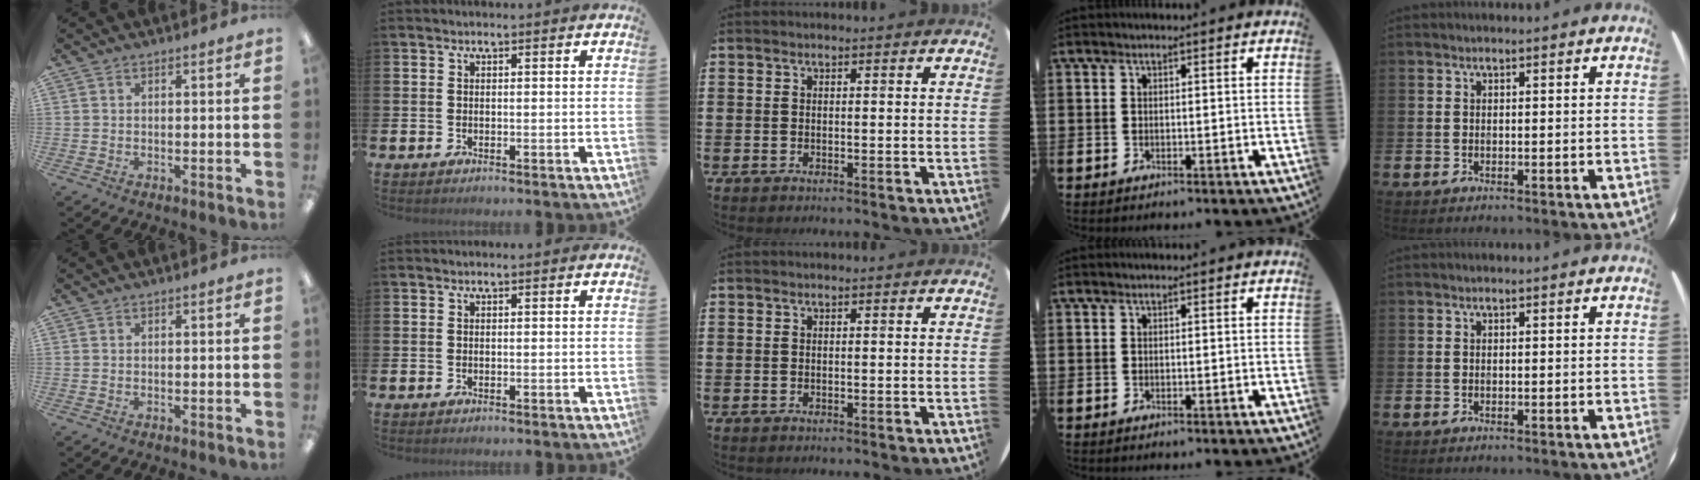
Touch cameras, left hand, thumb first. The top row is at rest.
{}